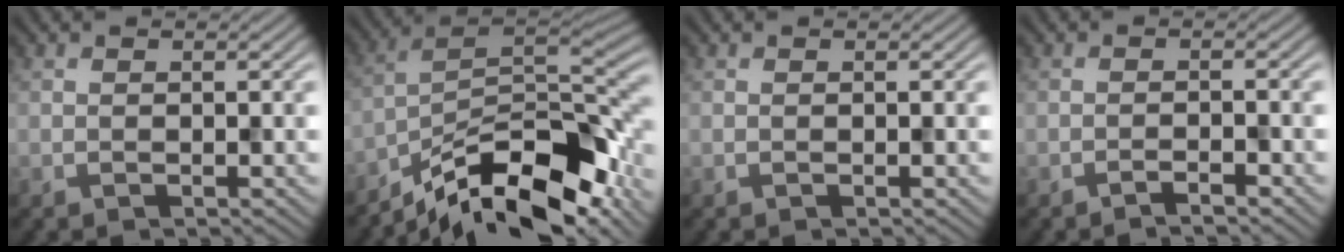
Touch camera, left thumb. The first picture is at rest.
{"total": 14.4, "force": [-10.3, 4.6, 9.1], "torque": [-0.160, -0.001, -0.177]}
{"total": 0.0}
{"total": 1.5, "force": [-1.3, 0.1, 0.9], "torque": [-0.013, 0.004, -0.026]}